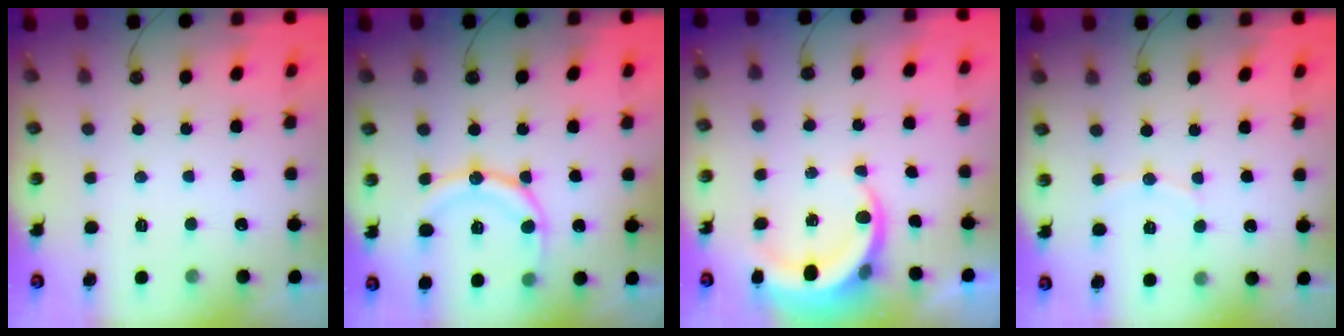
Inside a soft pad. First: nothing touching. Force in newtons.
{"total": 13.4, "press": 13.3, "slide": 1.2}
{"total": 5.9, "press": 5.8, "slide": 0.6}
{"total": 4.7, "press": 4.7, "slide": 0.5}